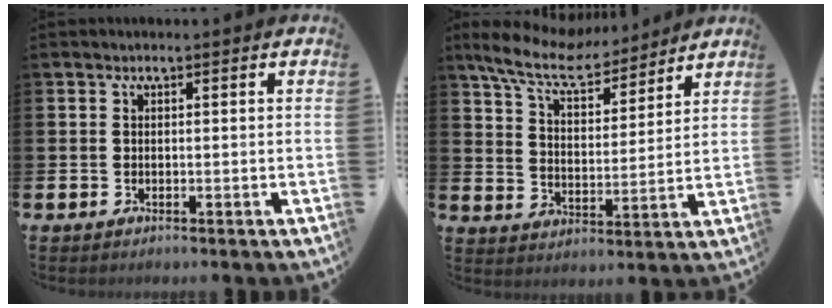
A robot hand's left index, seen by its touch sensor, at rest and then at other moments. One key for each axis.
{"total": 9.2, "fx": 8.2, "fy": 2.3, "fz": 3.5, "tx": -0.095, "ty": -0.044, "tz": 0.145}